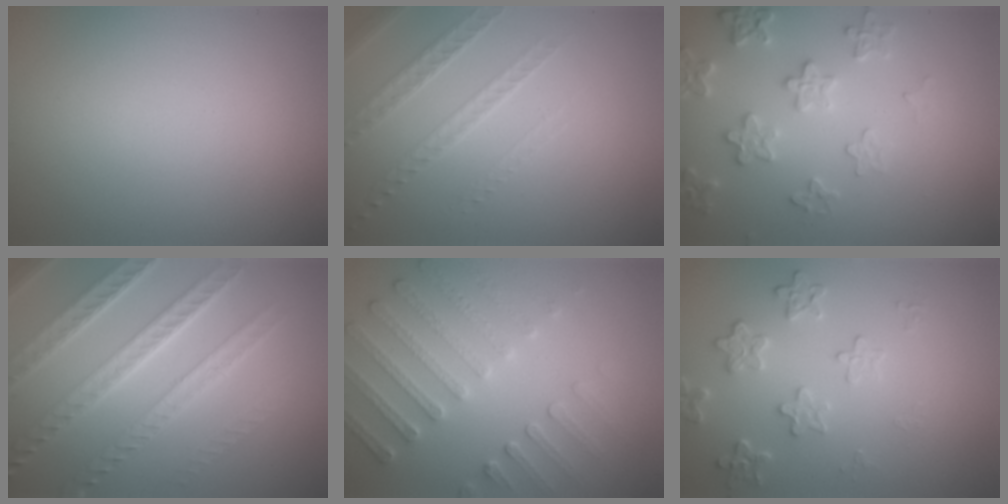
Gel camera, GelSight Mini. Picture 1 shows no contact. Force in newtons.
{"total": 1.6, "press": 1.3, "slide": 0.9}
{"total": 3.4, "press": 3.4, "slide": 0.2}
{"total": 7.8, "press": 5.4, "slide": 5.6}
{"total": 5.1, "press": 3.8, "slide": 3.3}
{"total": 2.6, "press": 2.0, "slide": 1.7}